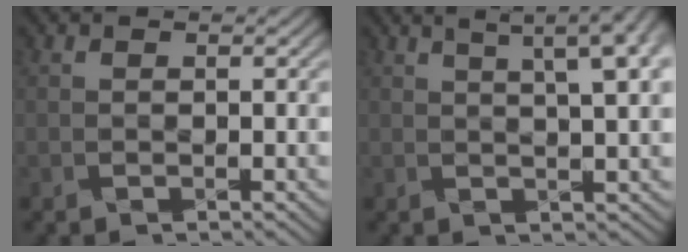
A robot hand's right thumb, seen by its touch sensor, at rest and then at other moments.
{"total": 10.4, "force": [5.2, 3.2, 8.5], "torque": [-0.090, 0.042, 0.052]}